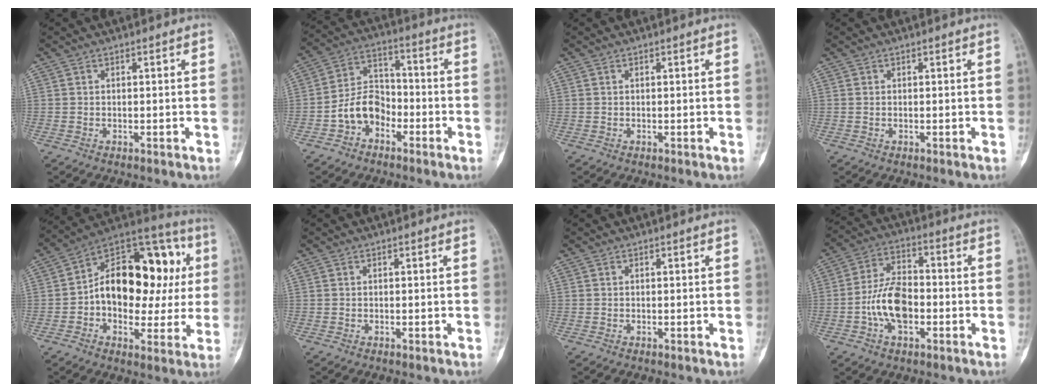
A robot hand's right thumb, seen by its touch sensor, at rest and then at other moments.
{"total": 9.0, "force": [-3.8, 6.5, 4.9], "torque": [-0.066, 0.044, -0.079]}
{"total": 0.0}
{"total": 0.0}
{"total": 23.6, "force": [2.1, 14.4, 18.7], "torque": [-0.233, 0.042, 0.025]}
{"total": 0.0}
{"total": 0.0}
{"total": 10.7, "force": [-2.6, 6.1, 8.4], "torque": [-0.144, 0.026, -0.056]}